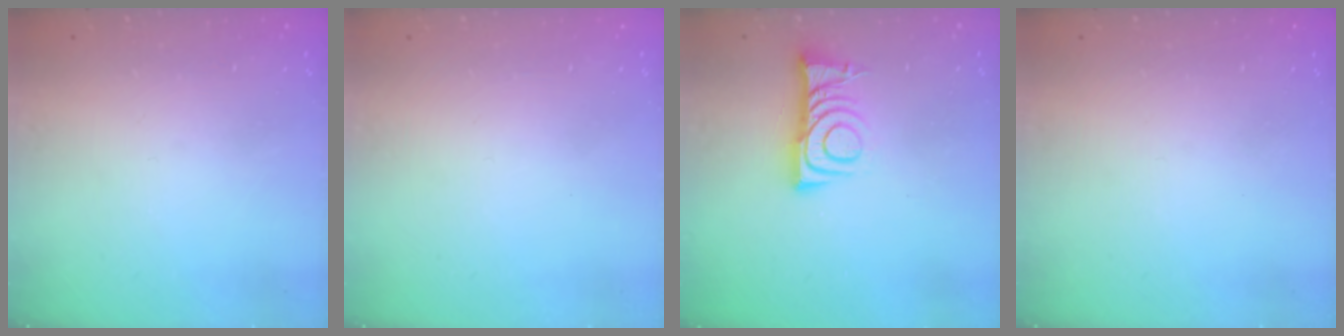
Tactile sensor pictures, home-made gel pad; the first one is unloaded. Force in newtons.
{"total": 1.8, "press": 1.8, "slide": 0.2}
{"total": 7.6, "press": 7.6, "slide": 0.7}
{"total": 0.0}